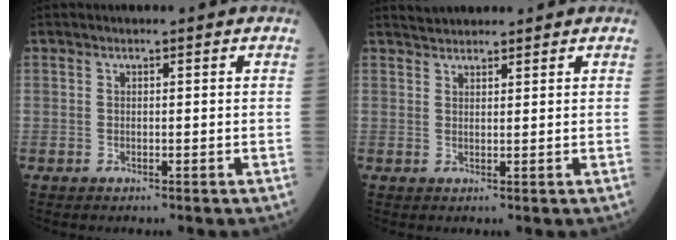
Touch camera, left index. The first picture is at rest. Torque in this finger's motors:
{"motor_torque": [0.28, -0.28, -0.02, 0.00]}